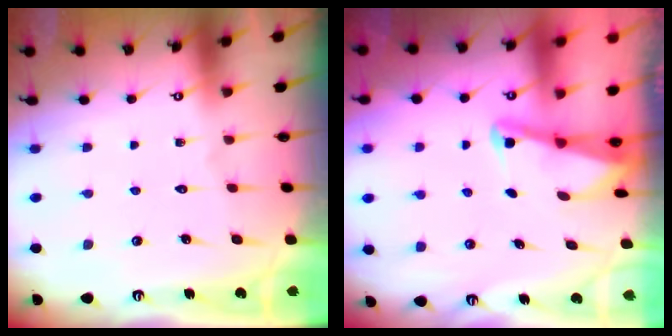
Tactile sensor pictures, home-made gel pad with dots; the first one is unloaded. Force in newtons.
{"total": 2.2, "press": 2.2, "slide": 0.4}